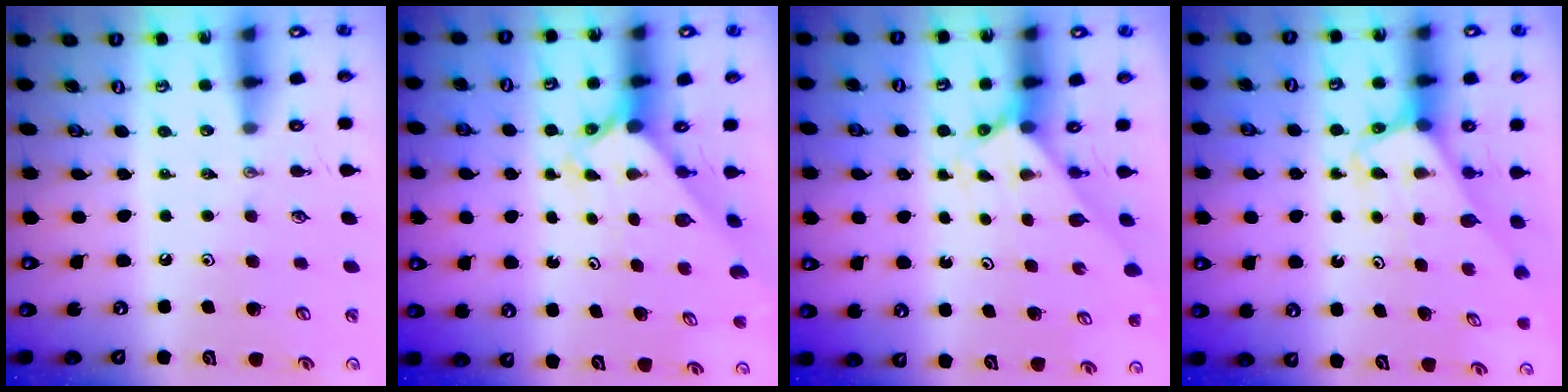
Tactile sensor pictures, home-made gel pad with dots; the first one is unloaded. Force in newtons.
{"total": 2.4, "press": 2.4, "slide": 0.3}
{"total": 2.3, "press": 2.3, "slide": 0.3}
{"total": 3.1, "press": 3.0, "slide": 0.3}